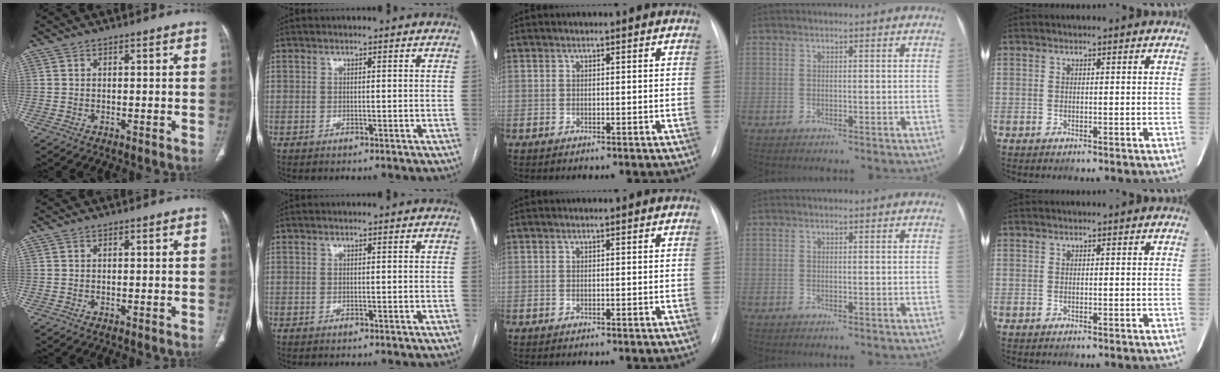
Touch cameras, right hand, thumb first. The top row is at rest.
{}